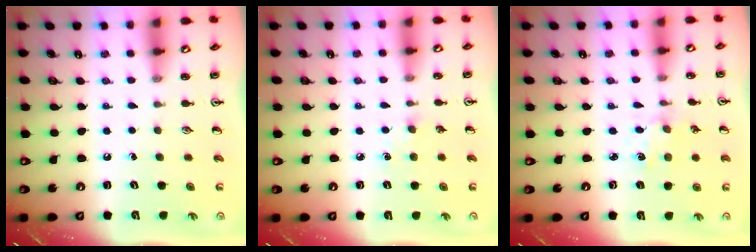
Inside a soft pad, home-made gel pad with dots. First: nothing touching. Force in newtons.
{"total": 3.4, "press": 3.4, "slide": 0.5}
{"total": 0.0}